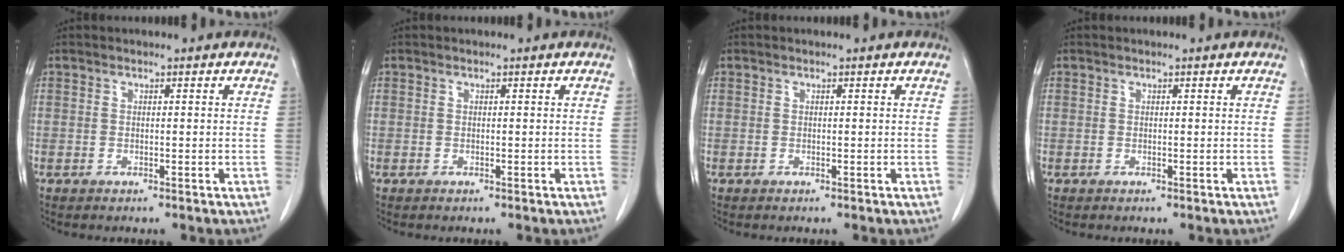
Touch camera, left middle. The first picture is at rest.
{"total": 0.0}
{"total": 0.0}
{"total": 0.0}